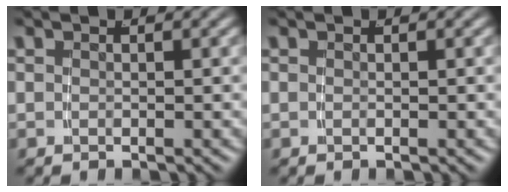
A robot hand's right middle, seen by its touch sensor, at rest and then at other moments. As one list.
[{"total": 0.0}]